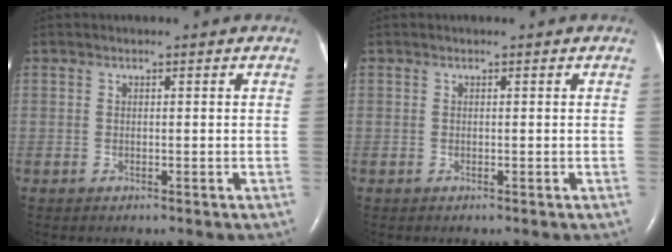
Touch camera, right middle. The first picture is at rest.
{"total": 0.0}